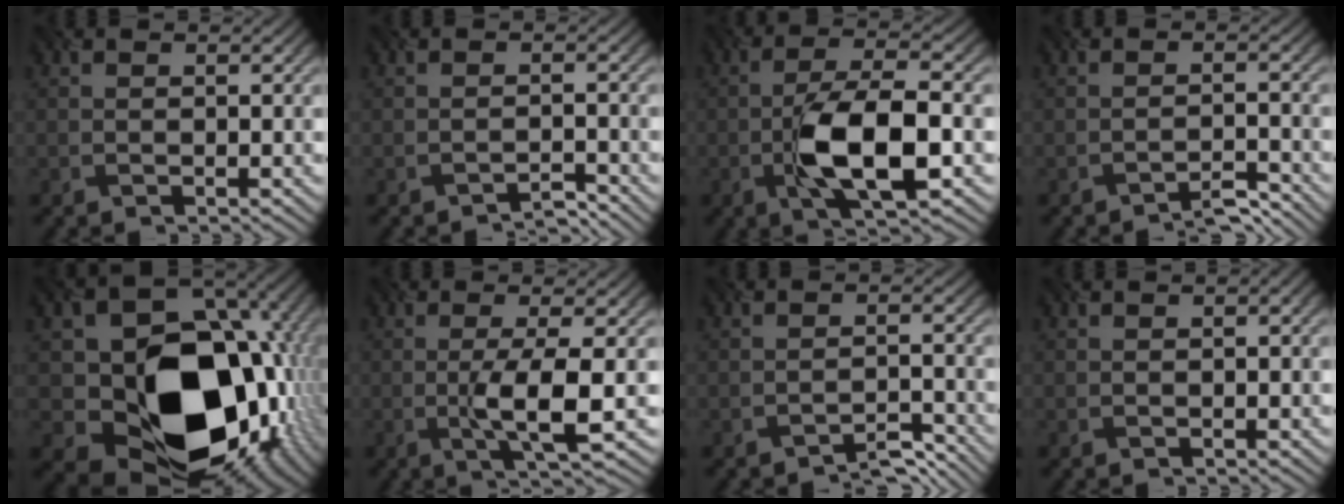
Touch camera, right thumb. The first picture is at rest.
{"total": 2.3, "force": [-2.3, -0.1, -0.3], "torque": [0.009, 0.006, -0.043]}
{"total": 9.6, "force": [-3.0, 3.5, 8.5], "torque": [-0.157, 0.005, -0.054]}
{"total": 3.3, "force": [-3.3, 0.1, 0.4], "torque": [-0.003, 0.011, -0.056]}
{"total": 18.8, "force": [-2.2, 14.8, 11.4], "torque": [-0.179, -0.056, 0.008]}
{"total": 5.3, "force": [-1.1, 0.8, 5.1], "torque": [-0.097, 0.005, -0.018]}
{"total": 3.6, "force": [-3.6, 0.2, 0.2], "torque": [-0.005, 0.007, -0.055]}
{"total": 1.6, "force": [0.4, 0.8, 1.3], "torque": [-0.010, 0.006, -0.004]}